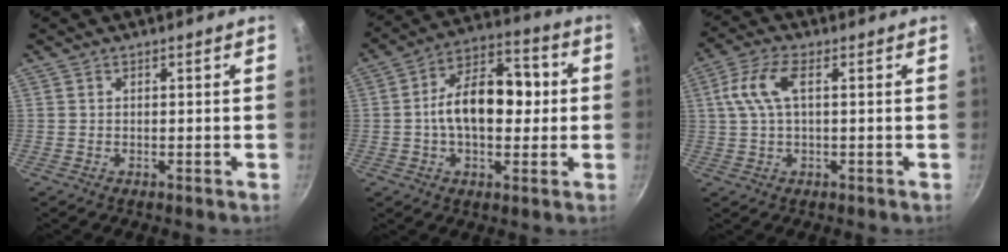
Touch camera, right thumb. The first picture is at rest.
{"total": 15.9, "force": [0.4, 9.2, 12.9], "torque": [-0.184, 0.034, -0.004]}
{"total": 7.4, "force": [1.6, 3.3, 6.4], "torque": [-0.151, 0.022, 0.029]}